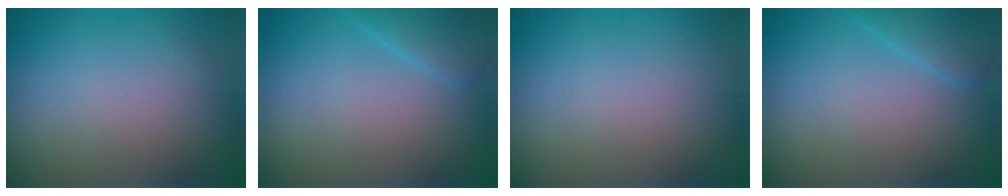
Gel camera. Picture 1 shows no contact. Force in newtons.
{"total": 2.2, "press": 2.2, "slide": 0.1}
{"total": 0.0}
{"total": 2.2, "press": 2.2, "slide": 0.1}